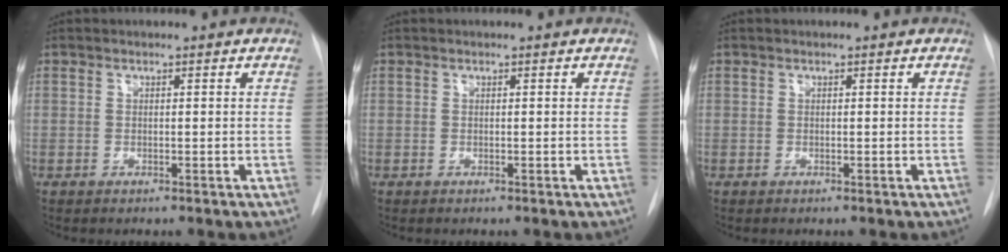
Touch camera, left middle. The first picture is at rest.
{"total": 0.0}
{"total": 0.0}